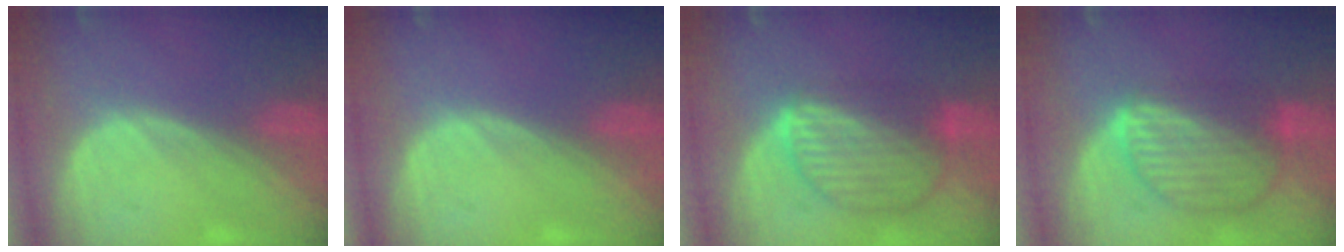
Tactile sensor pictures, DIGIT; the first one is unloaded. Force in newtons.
{"total": 0.0}
{"total": 9.3, "press": 7.9, "slide": 4.9}
{"total": 9.3, "press": 7.9, "slide": 4.9}